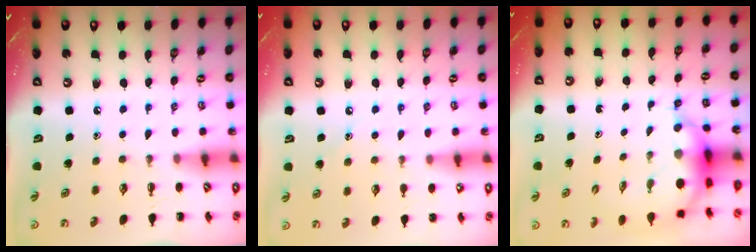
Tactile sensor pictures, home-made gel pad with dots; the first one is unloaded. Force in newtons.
{"total": 6.5, "press": 6.3, "slide": 1.6}
{"total": 5.9, "press": 5.8, "slide": 1.1}